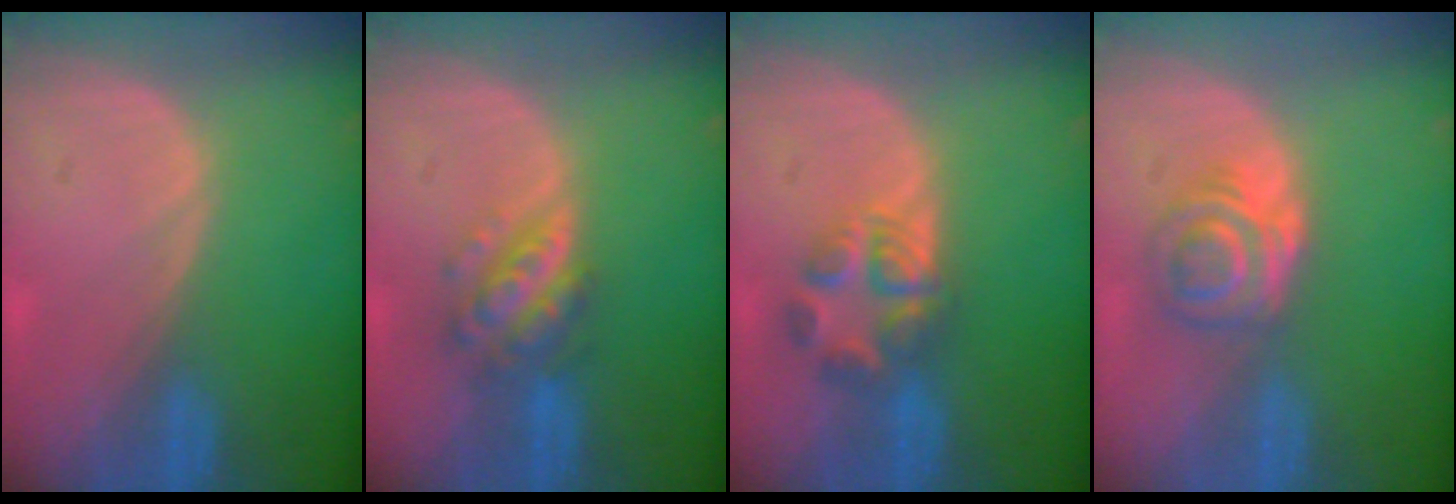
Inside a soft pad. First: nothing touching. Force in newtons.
{"total": 6.0, "press": 5.3, "slide": 2.8}
{"total": 5.6, "press": 5.5, "slide": 1.1}
{"total": 6.3, "press": 5.2, "slide": 3.5}